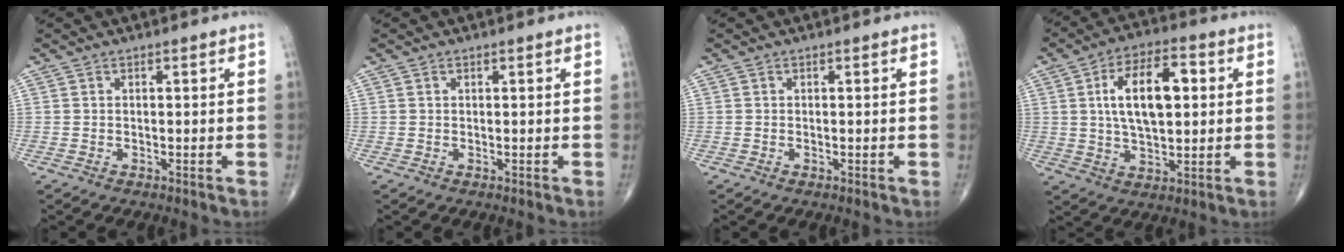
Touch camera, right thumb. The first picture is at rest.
{"total": 0.0}
{"total": 0.0}
{"total": 14.0, "force": [2.5, 6.9, 12.0], "torque": [-0.191, 0.008, 0.042]}